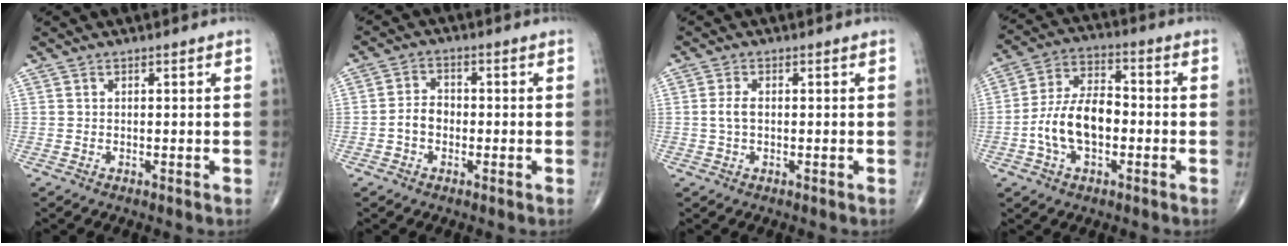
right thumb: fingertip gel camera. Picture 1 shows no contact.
{"total": 4.1, "force": [-1.1, 3.1, 2.5], "torque": [-0.036, 0.018, -0.026]}
{"total": 2.5, "force": [0.0, 1.4, 2.1], "torque": [-0.051, 0.005, -0.003]}
{"total": 12.4, "force": [-2.5, 7.1, 9.9], "torque": [-0.181, 0.035, -0.052]}